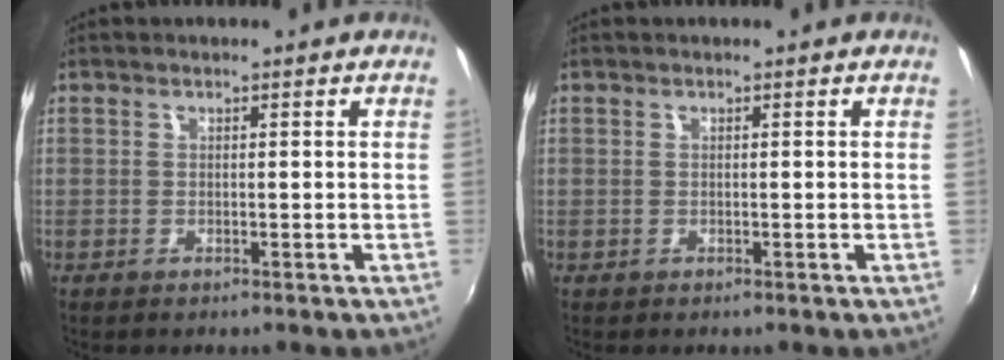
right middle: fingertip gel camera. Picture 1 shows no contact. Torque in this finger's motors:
{"motor_torque": [0.27, -0.23, 0.03, 0.02]}